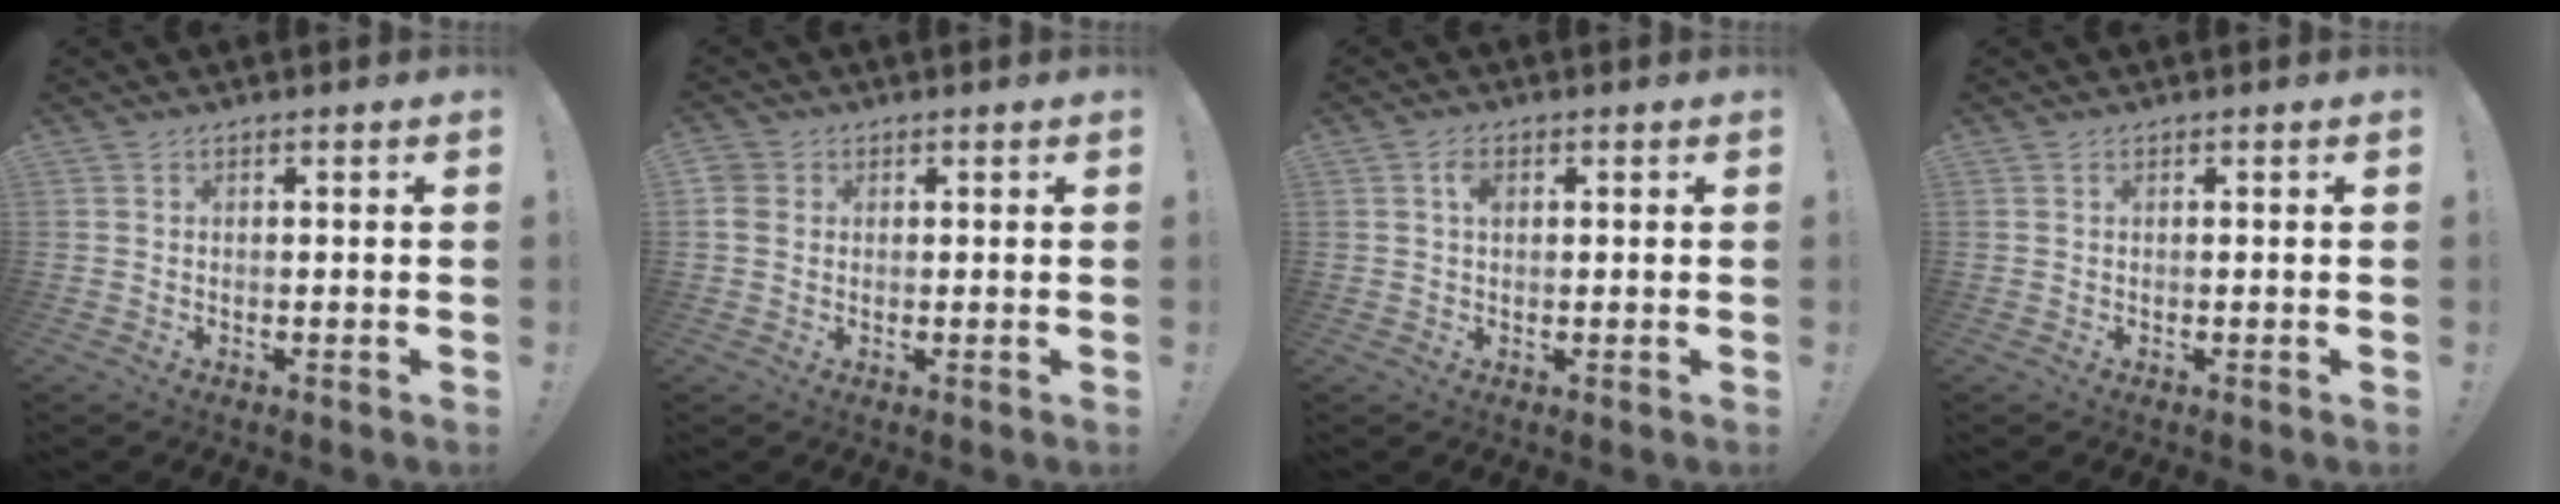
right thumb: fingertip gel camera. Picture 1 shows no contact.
{"total": 3.5, "force": [0.7, 3.2, 1.5], "torque": [-0.026, 0.007, 0.016]}
{"total": 2.9, "force": [0.8, 1.9, 2.1], "torque": [-0.030, 0.000, 0.010]}
{"total": 0.0}